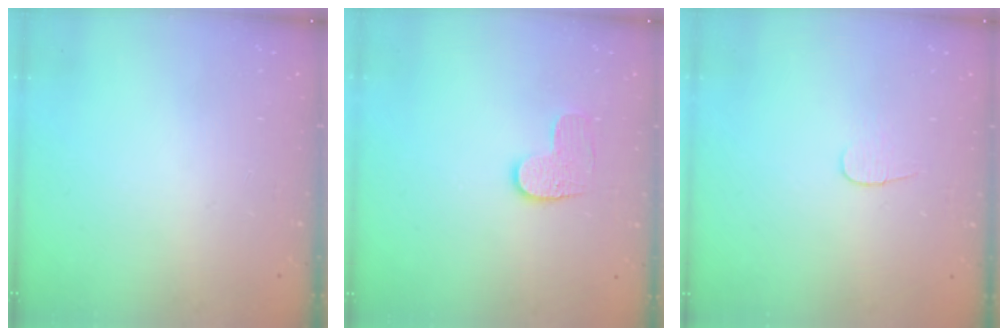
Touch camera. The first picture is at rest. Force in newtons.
{"total": 6.6, "press": 6.6, "slide": 0.3}
{"total": 4.8, "press": 4.8, "slide": 0.5}